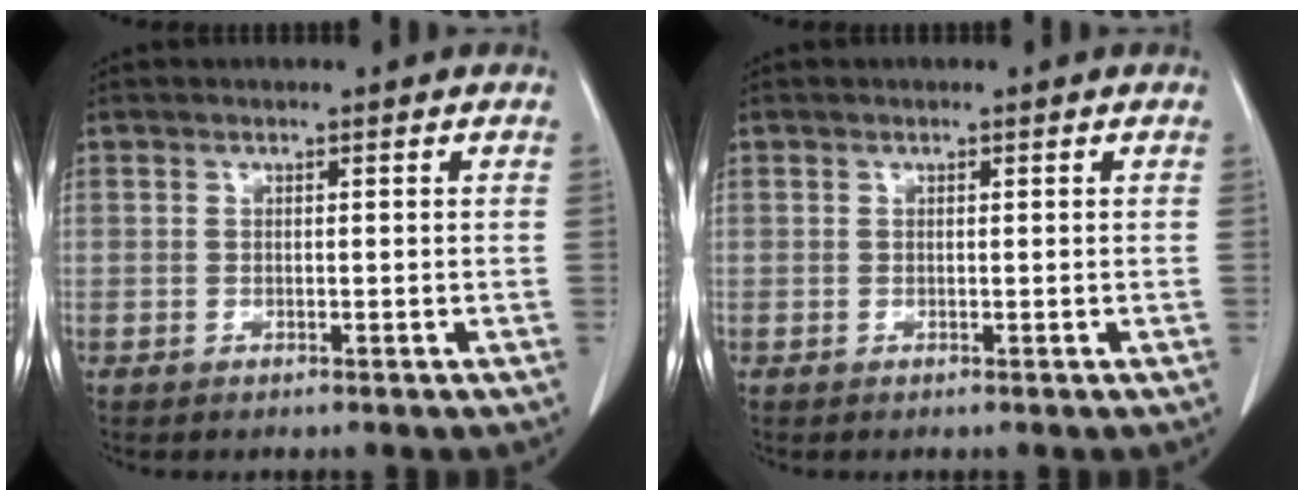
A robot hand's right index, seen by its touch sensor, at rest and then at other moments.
{"total": 0.0}